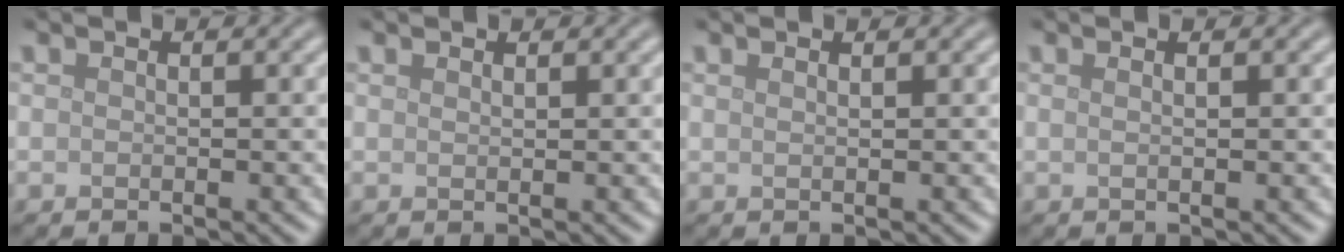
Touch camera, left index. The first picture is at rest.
{"total": 0.5, "force": [0.5, 0.1, 0.2], "torque": [-0.001, 0.000, 0.010]}
{"total": 1.4, "force": [0.8, 0.6, 0.9], "torque": [-0.002, -0.001, -0.002]}
{"total": 1.9, "force": [0.9, 0.9, 1.5], "torque": [-0.005, 0.000, -0.011]}